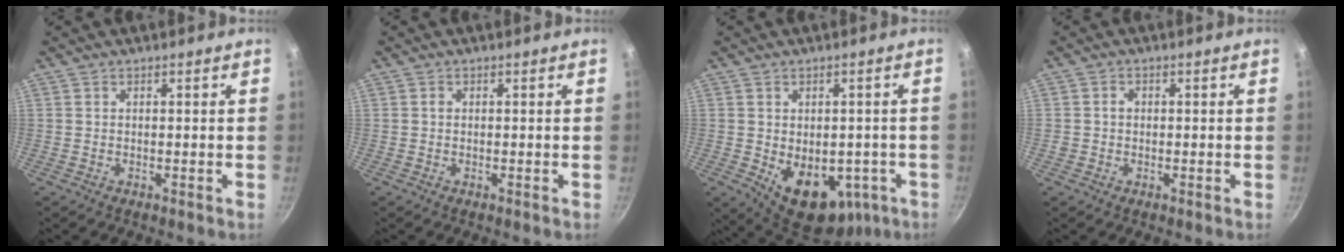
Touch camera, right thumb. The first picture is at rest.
{"total": 0.6, "force": [0.0, 0.5, 0.2], "torque": [-0.002, 0.003, -0.001]}
{"total": 14.6, "force": [-4.2, 9.6, 10.1], "torque": [-0.098, -0.005, -0.033]}
{"total": 1.6, "force": [-0.1, 1.4, 0.7], "torque": [-0.005, 0.007, -0.002]}